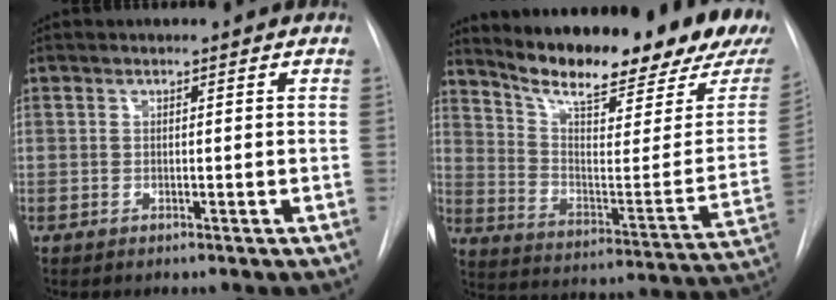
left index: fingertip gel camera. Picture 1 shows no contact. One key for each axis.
{"total": 24.2, "fx": 20.3, "fy": 3.4, "fz": 12.8, "tx": -0.206, "ty": -0.071, "tz": 0.281}